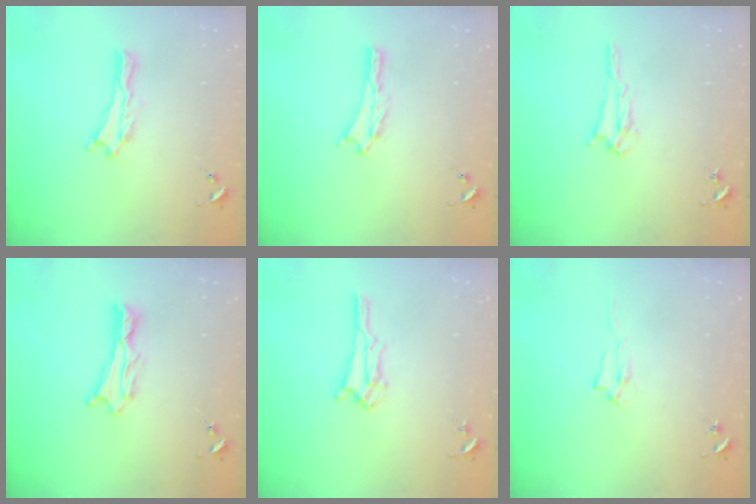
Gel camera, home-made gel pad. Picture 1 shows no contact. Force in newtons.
{"total": 0.9, "press": 0.9, "slide": 0.2}
{"total": 1.6, "press": 1.6, "slide": 0.3}
{"total": 1.1, "press": 1.0, "slide": 0.2}
{"total": 2.3, "press": 2.2, "slide": 0.2}
{"total": 1.4, "press": 1.4, "slide": 0.2}